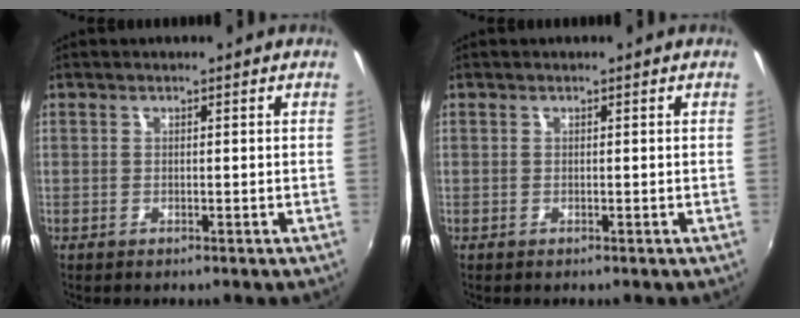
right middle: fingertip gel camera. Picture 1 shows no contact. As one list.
[{"total": 0.0}]